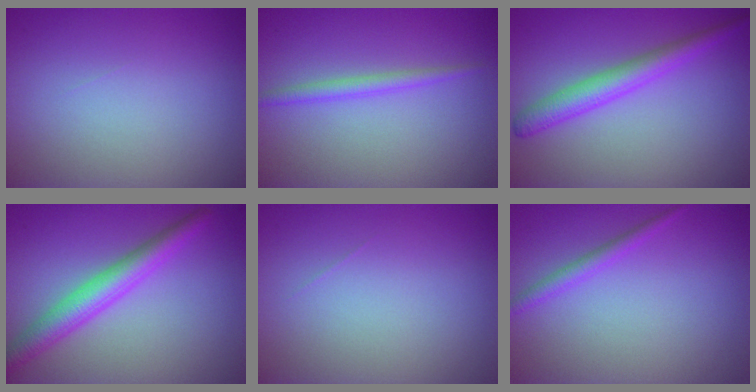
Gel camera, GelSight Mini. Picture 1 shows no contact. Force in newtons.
{"total": 1.6, "press": 1.6, "slide": 0.0}
{"total": 3.4, "press": 3.4, "slide": 0.1}
{"total": 4.2, "press": 4.2, "slide": 0.1}
{"total": 0.0}
{"total": 1.5, "press": 1.5, "slide": 0.1}